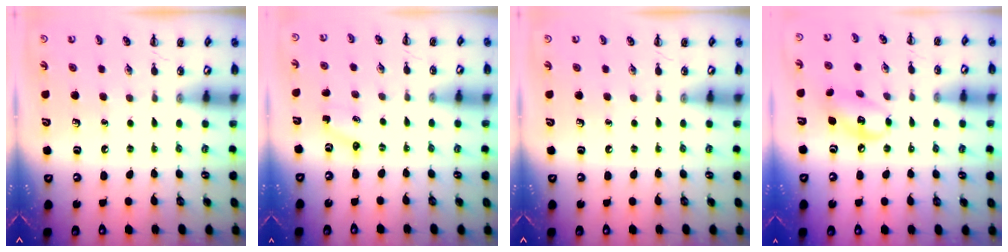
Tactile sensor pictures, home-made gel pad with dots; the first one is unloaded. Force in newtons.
{"total": 1.6, "press": 1.5, "slide": 0.5}
{"total": 0.0}
{"total": 9.4, "press": 9.2, "slide": 1.6}